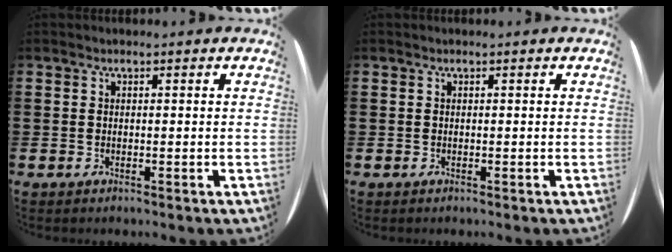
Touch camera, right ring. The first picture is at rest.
{"total": 0.0}